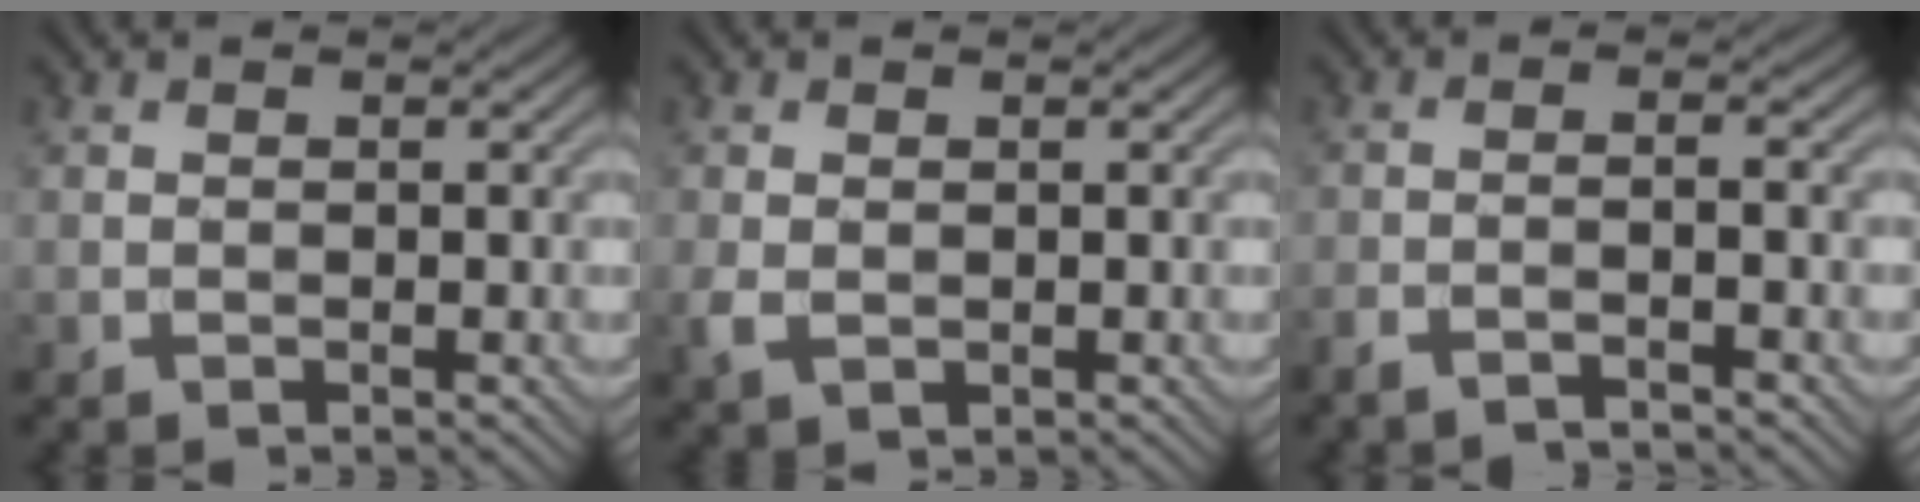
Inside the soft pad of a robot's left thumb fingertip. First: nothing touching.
{"total": 2.0, "force": [-0.2, 1.3, 1.5], "torque": [-0.041, -0.003, -0.002]}
{"total": 2.9, "force": [-2.2, 0.2, 2.0], "torque": [-0.026, 0.002, -0.053]}